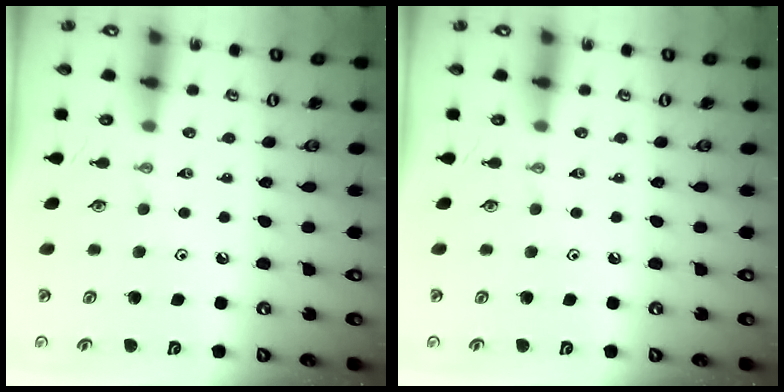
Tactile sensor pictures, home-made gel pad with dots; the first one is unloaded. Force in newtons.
{"total": 0.0}